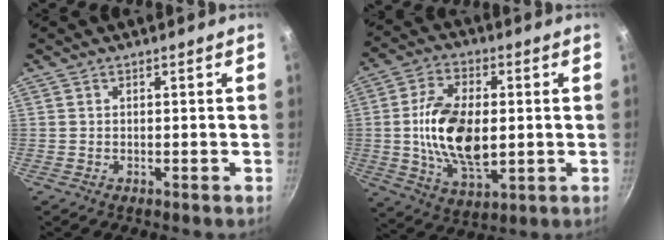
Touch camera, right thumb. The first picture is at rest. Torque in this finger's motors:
{"motor_torque": [2.32, 2.10, 1.39, -0.45, 0.55]}